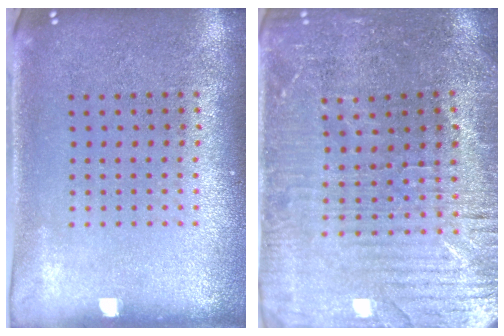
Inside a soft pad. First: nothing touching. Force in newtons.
{"total": 2.7, "press": 2.6, "slide": 0.6}